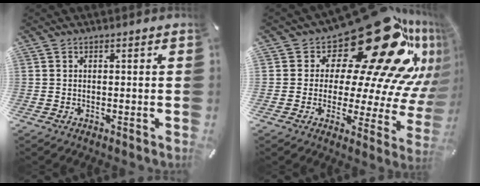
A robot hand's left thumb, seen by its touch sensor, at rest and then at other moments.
{"total": 31.2, "force": [15.7, 15.0, 22.4], "torque": [-0.294, -0.136, 0.284]}